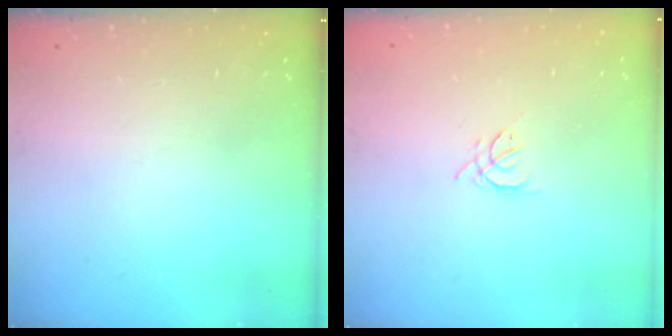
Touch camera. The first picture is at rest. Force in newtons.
{"total": 2.4, "press": 2.3, "slide": 0.6}